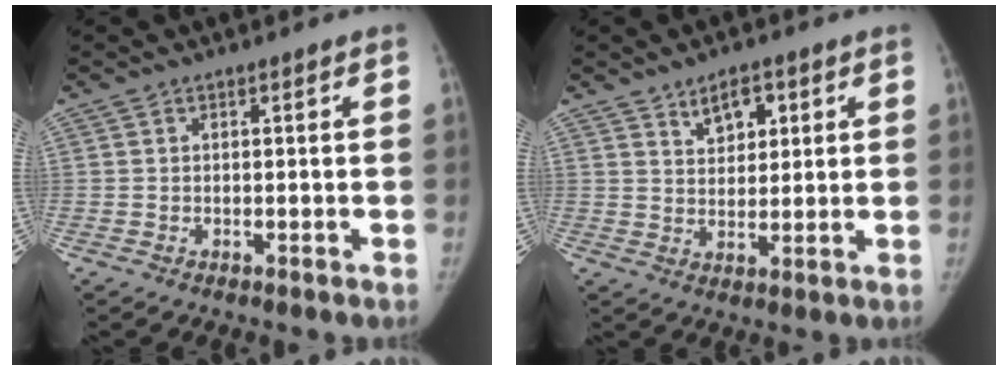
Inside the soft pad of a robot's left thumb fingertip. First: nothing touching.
{"total": 5.4, "force": [3.0, 3.1, 3.2], "torque": [-0.028, -0.019, 0.050]}